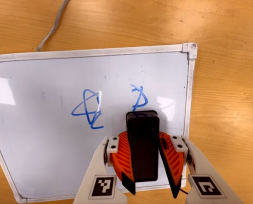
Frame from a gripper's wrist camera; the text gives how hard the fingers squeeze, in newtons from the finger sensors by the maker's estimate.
{"total": 9.6, "left": 10.0, "right": 9.2}